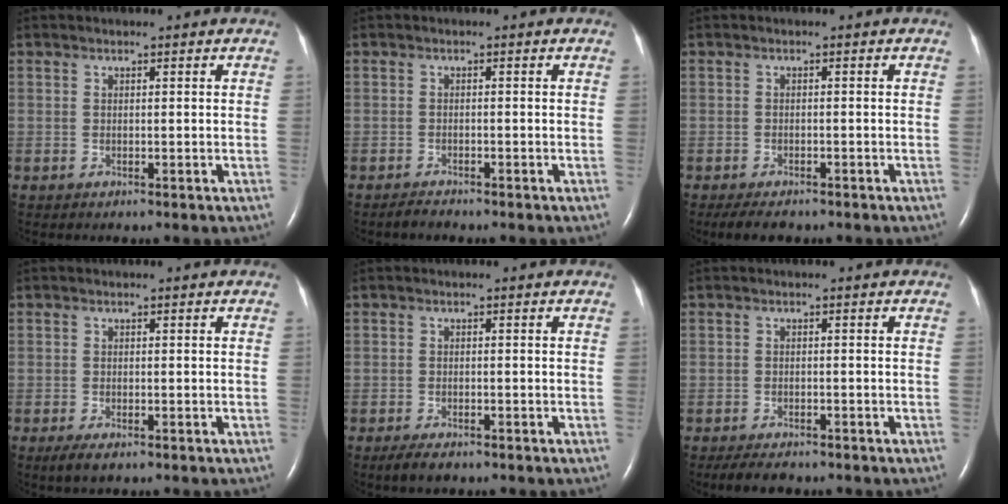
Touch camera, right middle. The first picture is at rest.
{"total": 1.1, "force": [-1.1, 0.1, 0.3], "torque": [-0.013, -0.003, -0.018]}
{"total": 3.7, "force": [-2.9, 1.3, 1.8], "torque": [-0.032, -0.008, -0.041]}
{"total": 2.1, "force": [-1.3, 0.7, 1.6], "torque": [-0.035, -0.006, -0.021]}
{"total": 2.6, "force": [-1.9, 0.9, 1.5], "torque": [-0.036, -0.006, -0.029]}
{"total": 3.6, "force": [-3.0, 1.2, 1.6], "torque": [-0.030, -0.007, -0.043]}